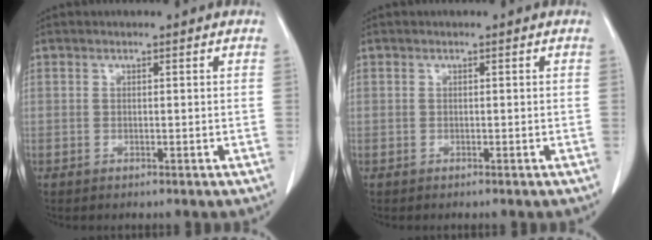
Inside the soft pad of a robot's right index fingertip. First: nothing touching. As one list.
[{"total": 0.0}]